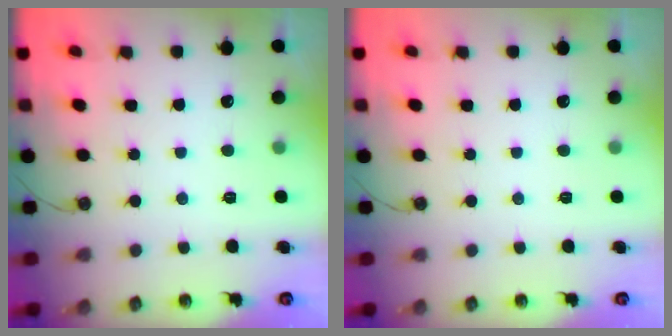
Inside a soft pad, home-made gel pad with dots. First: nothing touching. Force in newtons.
{"total": 0.0}